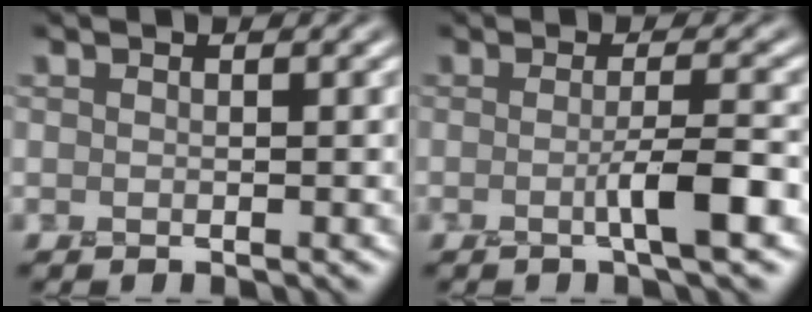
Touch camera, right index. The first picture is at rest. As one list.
[{"total": 3.1, "force": [-0.8, 0.1, 3.0], "torque": [-0.051, 0.008, -0.018]}]